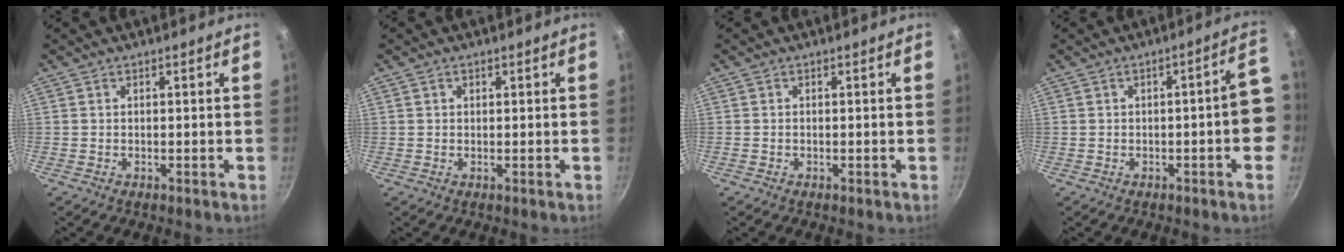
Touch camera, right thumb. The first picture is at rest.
{"total": 1.0, "force": [0.5, 0.8, 0.4], "torque": [-0.003, 0.002, 0.006]}
{"total": 0.0}
{"total": 8.2, "force": [-1.3, 2.1, 7.8], "torque": [-0.075, 0.033, -0.017]}